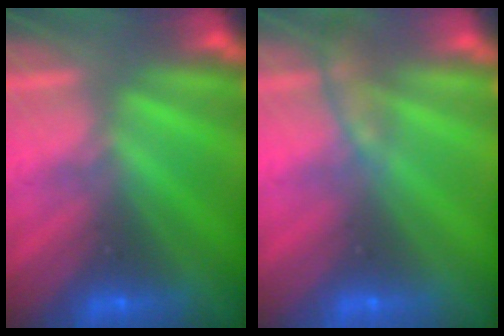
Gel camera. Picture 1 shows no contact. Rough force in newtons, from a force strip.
{"total": 2.3}